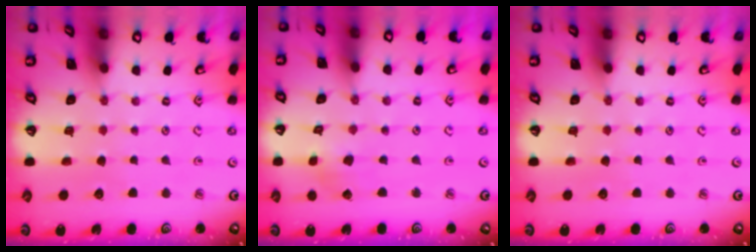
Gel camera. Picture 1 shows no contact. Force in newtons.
{"total": 2.1, "press": 2.1, "slide": 0.3}
{"total": 0.0}